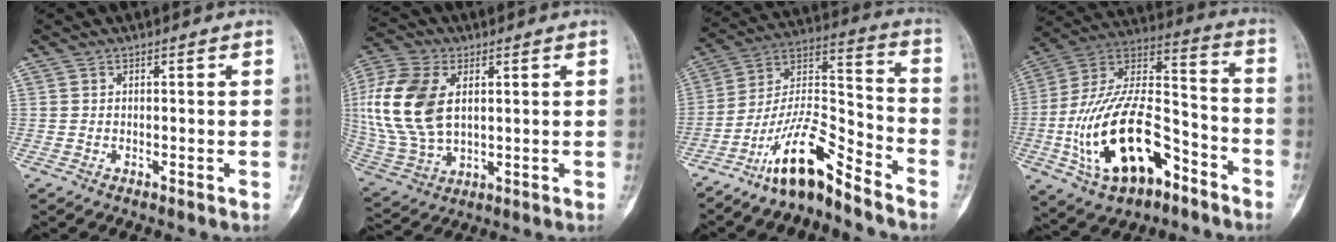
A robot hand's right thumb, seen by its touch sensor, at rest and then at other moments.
{"total": 17.3, "force": [3.1, 10.8, 13.1], "torque": [-0.285, -0.004, 0.066]}
{"total": 13.7, "force": [-10.3, 3.5, 8.3], "torque": [-0.150, 0.098, -0.195]}
{"total": 24.3, "force": [-9.6, 12.6, 18.4], "torque": [-0.331, 0.071, -0.155]}